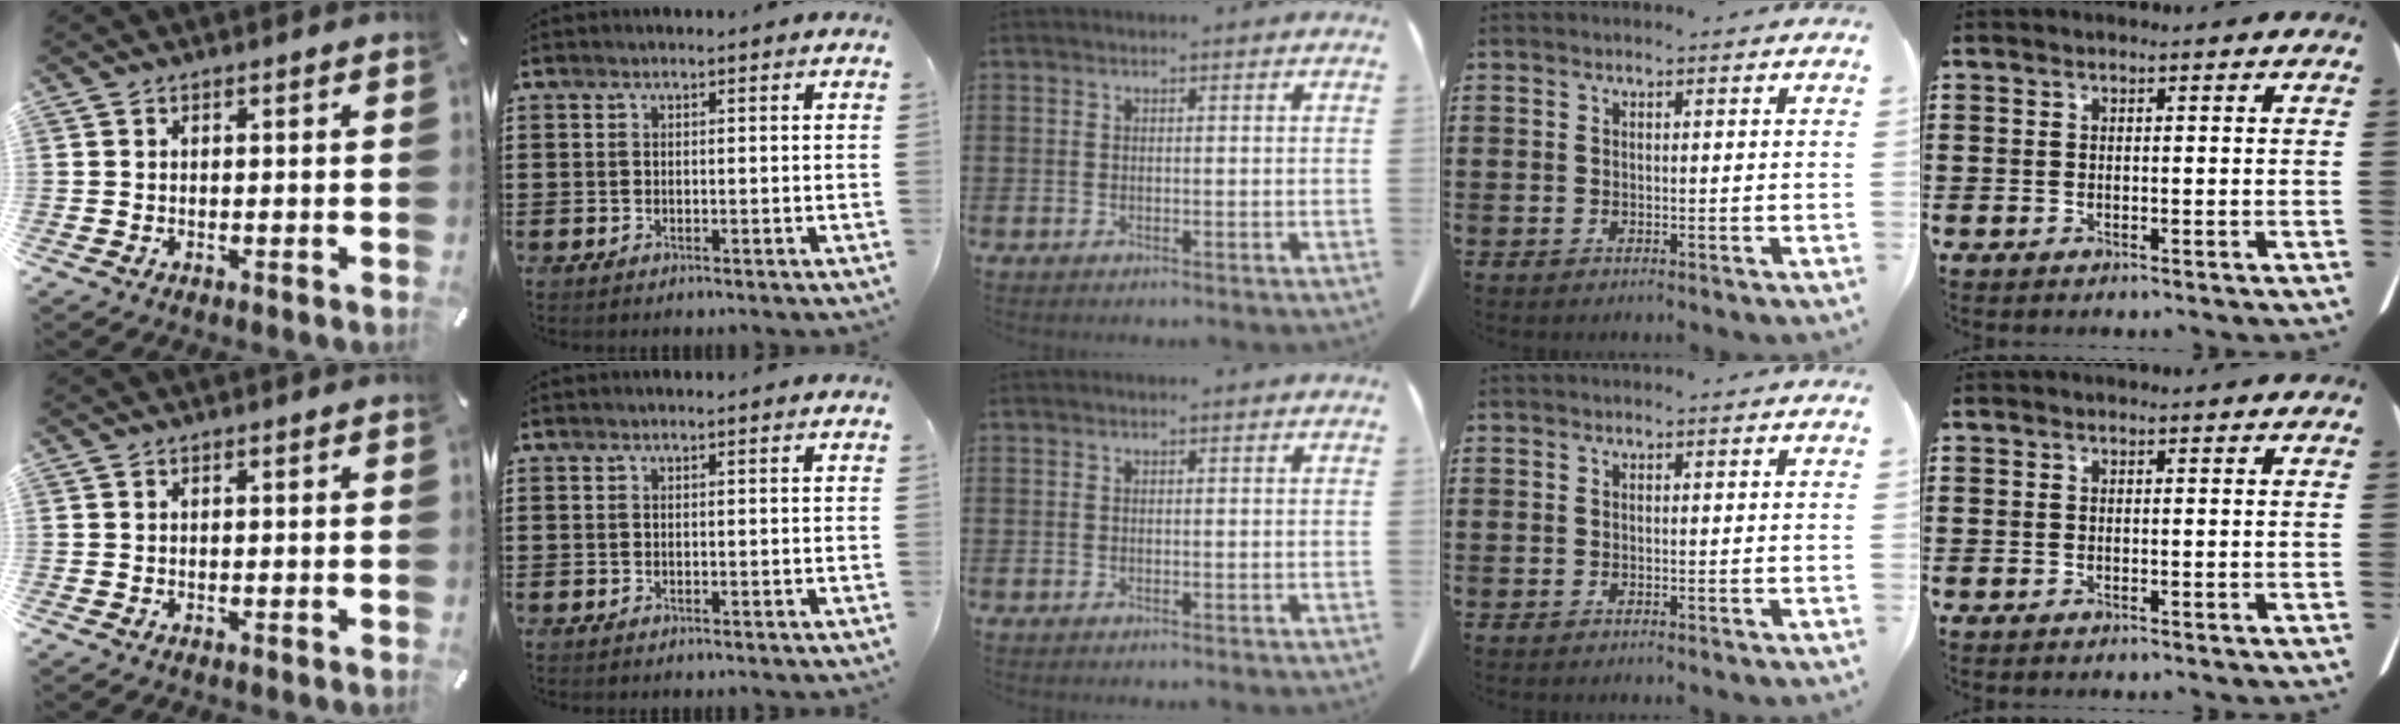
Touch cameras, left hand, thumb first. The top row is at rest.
{}